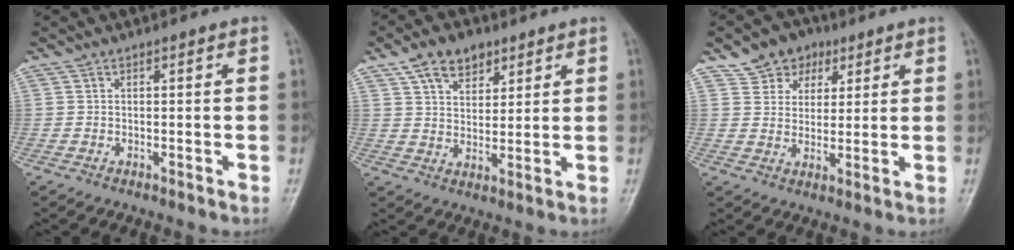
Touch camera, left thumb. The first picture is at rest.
{"total": 8.0, "force": [4.8, 4.9, 4.1], "torque": [-0.042, -0.022, 0.081]}
{"total": 7.4, "force": [4.2, 5.8, 2.1], "torque": [0.001, -0.013, 0.068]}